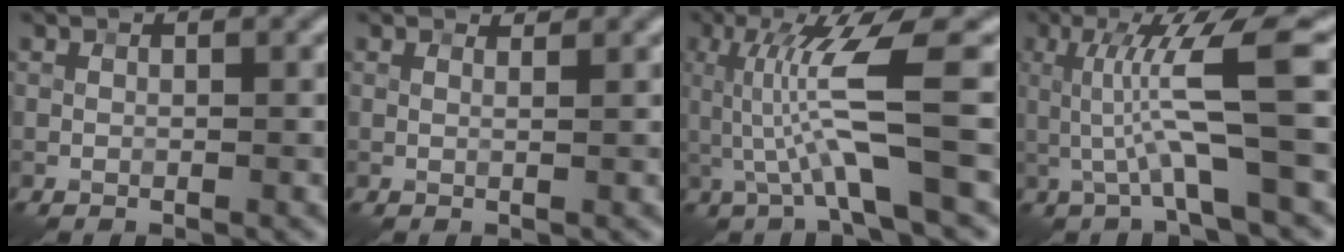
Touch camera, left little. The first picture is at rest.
{"total": 1.8, "force": [1.6, 0.5, 0.7], "torque": [-0.008, -0.007, 0.006]}
{"total": 6.2, "force": [-0.1, 0.7, 6.2], "torque": [-0.130, 0.009, 0.004]}
{"total": 6.6, "force": [-0.3, 0.6, 6.5], "torque": [-0.125, 0.016, -0.001]}